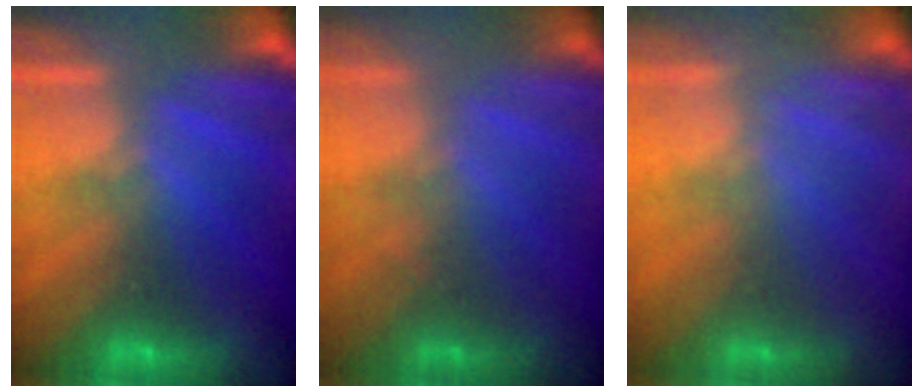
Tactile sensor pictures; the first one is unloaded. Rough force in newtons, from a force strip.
{"total": 1.8}
{"total": 2.7}